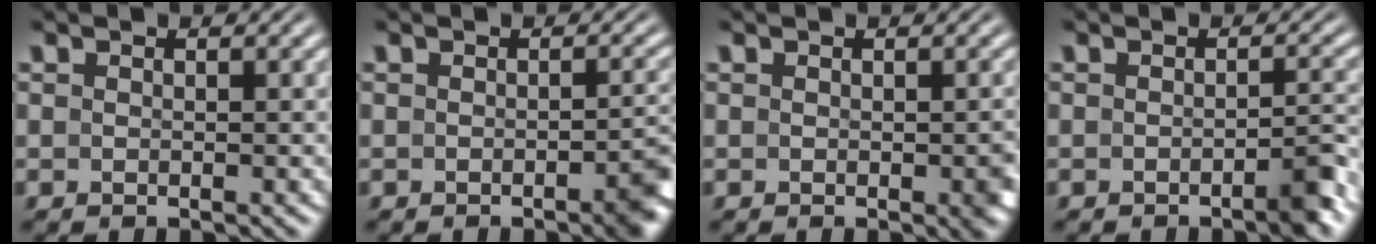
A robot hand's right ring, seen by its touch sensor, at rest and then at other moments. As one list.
[{"total": 2.6, "force": [-1.4, 0.5, 2.1], "torque": [-0.021, 0.003, -0.026]}, {"total": 1.5, "force": [-0.4, 0.7, 1.3], "torque": [-0.009, -0.005, -0.006]}, {"total": 2.0, "force": [-1.5, 0.0, 1.3], "torque": [-0.020, 0.002, -0.028]}]